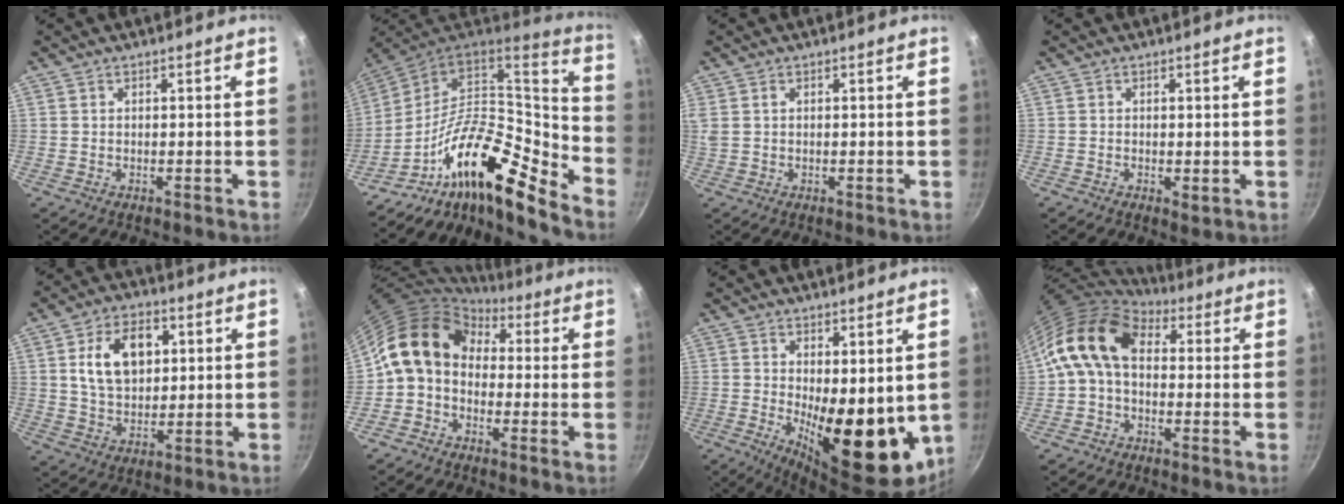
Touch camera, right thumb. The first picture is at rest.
{"total": 21.9, "force": [-11.9, 8.3, 16.4], "torque": [-0.222, 0.082, -0.230]}
{"total": 1.8, "force": [0.6, 1.1, 1.3], "torque": [-0.028, 0.001, 0.017]}
{"total": 1.1, "force": [0.0, 0.7, 0.8], "torque": [-0.013, -0.005, 0.000]}
{"total": 11.9, "force": [3.0, 7.9, 8.4], "torque": [-0.116, -0.003, 0.051]}
{"total": 10.9, "force": [1.4, 8.4, 6.9], "torque": [-0.094, 0.030, -0.001]}
{"total": 14.9, "force": [0.1, 6.5, 13.4], "torque": [-0.151, -0.030, 0.017]}
{"total": 10.8, "force": [1.5, 7.5, 7.7], "torque": [-0.123, 0.021, 0.005]}